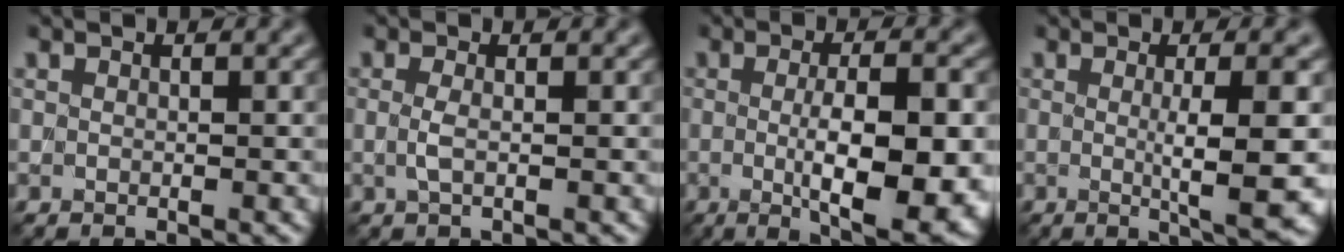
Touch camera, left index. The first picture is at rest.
{"total": 1.1, "force": [0.0, 0.3, 1.0], "torque": [-0.027, 0.000, -0.002]}
{"total": 9.5, "force": [-1.1, 2.7, 9.0], "torque": [-0.132, -0.016, -0.007]}
{"total": 6.5, "force": [-0.3, 1.1, 6.4], "torque": [-0.092, -0.006, 0.000]}